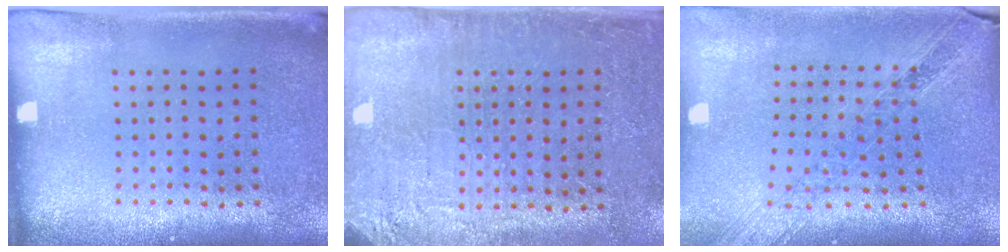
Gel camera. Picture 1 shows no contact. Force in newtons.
{"total": 2.8, "press": 2.7, "slide": 0.6}
{"total": 1.2, "press": 1.1, "slide": 0.3}